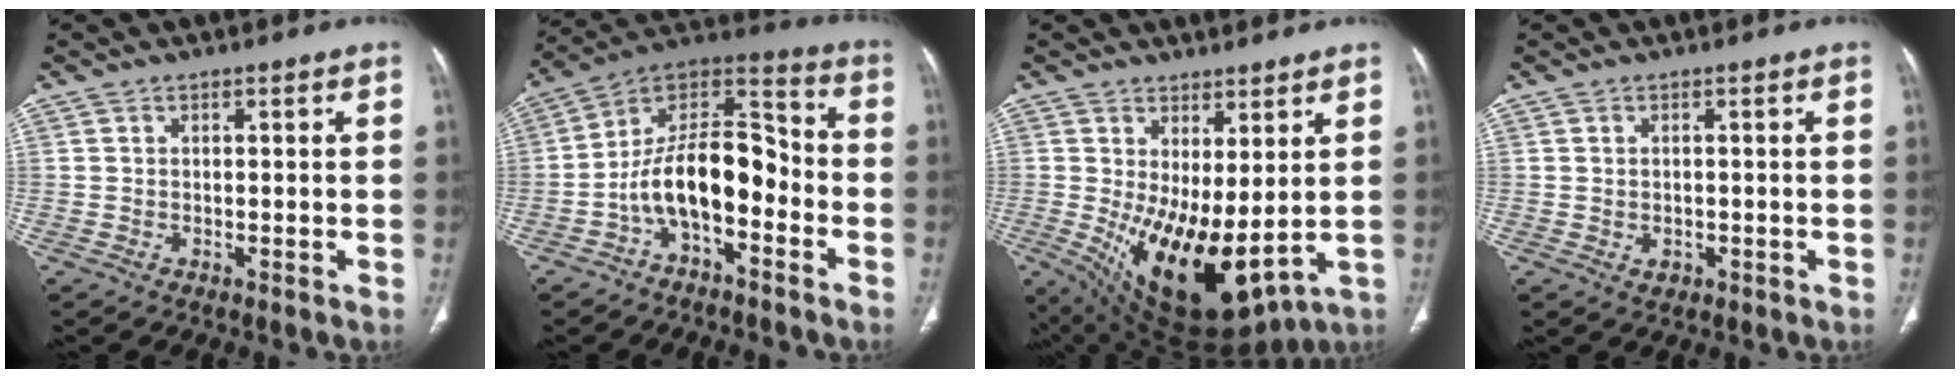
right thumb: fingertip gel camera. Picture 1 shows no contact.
{"total": 15.4, "force": [-4.8, 8.2, 12.1], "torque": [-0.189, 0.084, -0.087]}
{"total": 15.8, "force": [0.0, 7.0, 14.1], "torque": [-0.239, -0.035, 0.029]}
{"total": 1.6, "force": [-0.4, 1.3, 0.8], "torque": [-0.008, 0.001, 0.002]}